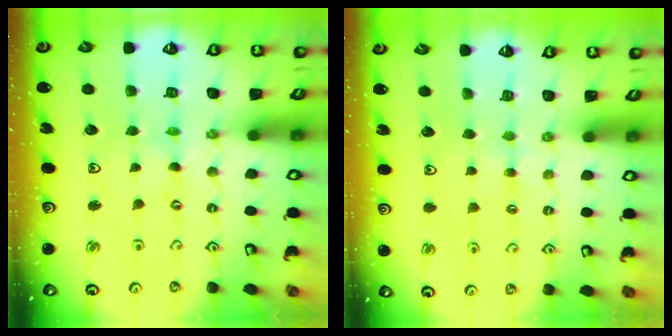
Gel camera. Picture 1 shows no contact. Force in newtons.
{"total": 2.7, "press": 2.7, "slide": 0.6}